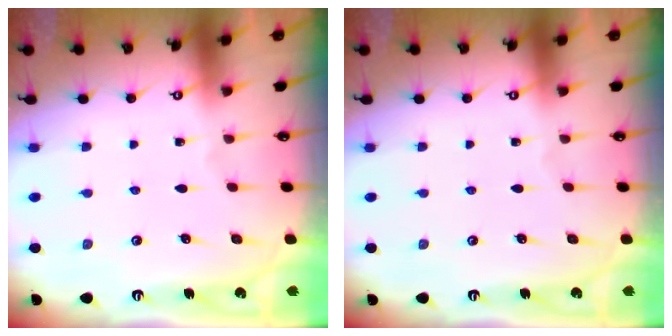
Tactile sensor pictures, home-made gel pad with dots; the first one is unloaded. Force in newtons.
{"total": 0.0}